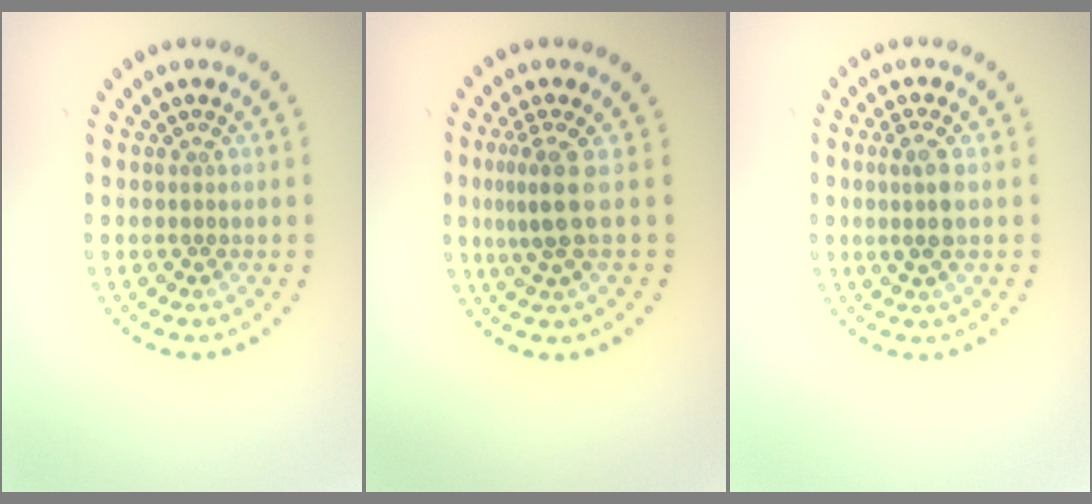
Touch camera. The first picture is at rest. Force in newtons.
{"total": 2.8, "press": 2.0, "slide": 2.0}
{"total": 2.2, "press": 2.0, "slide": 0.8}